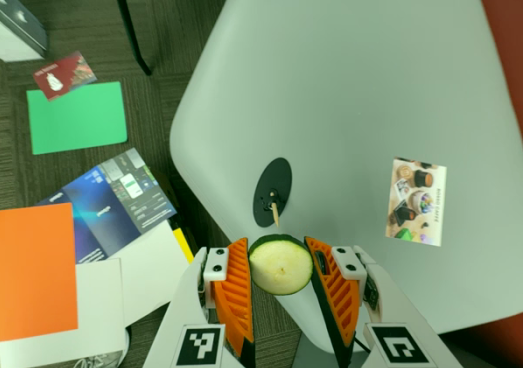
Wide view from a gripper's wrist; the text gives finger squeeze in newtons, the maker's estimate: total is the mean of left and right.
{"total": 9.1, "left": 9.2, "right": 9.0}